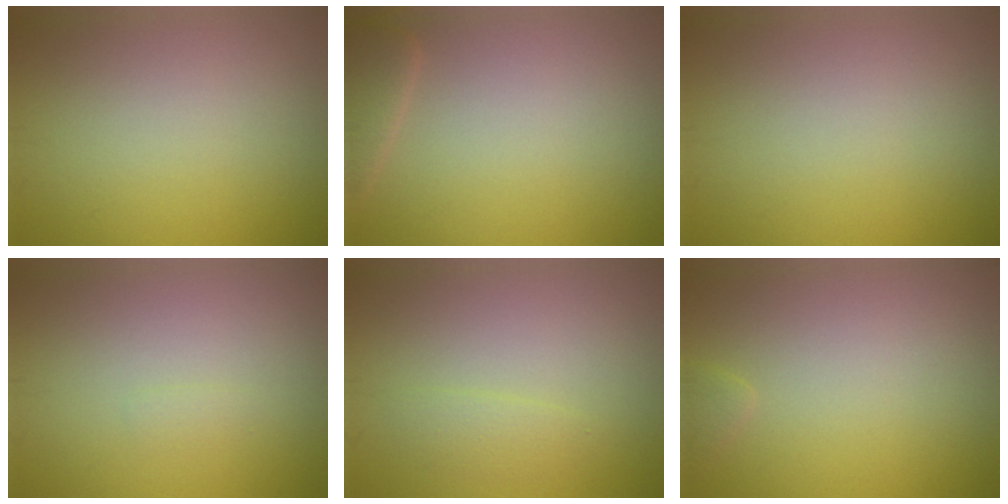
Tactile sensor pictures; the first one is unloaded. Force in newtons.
{"total": 2.2, "press": 2.2, "slide": 0.3}
{"total": 0.0}
{"total": 0.5, "press": 0.5, "slide": 0.1}
{"total": 1.2, "press": 1.2, "slide": 0.1}
{"total": 0.7, "press": 0.7, "slide": 0.1}